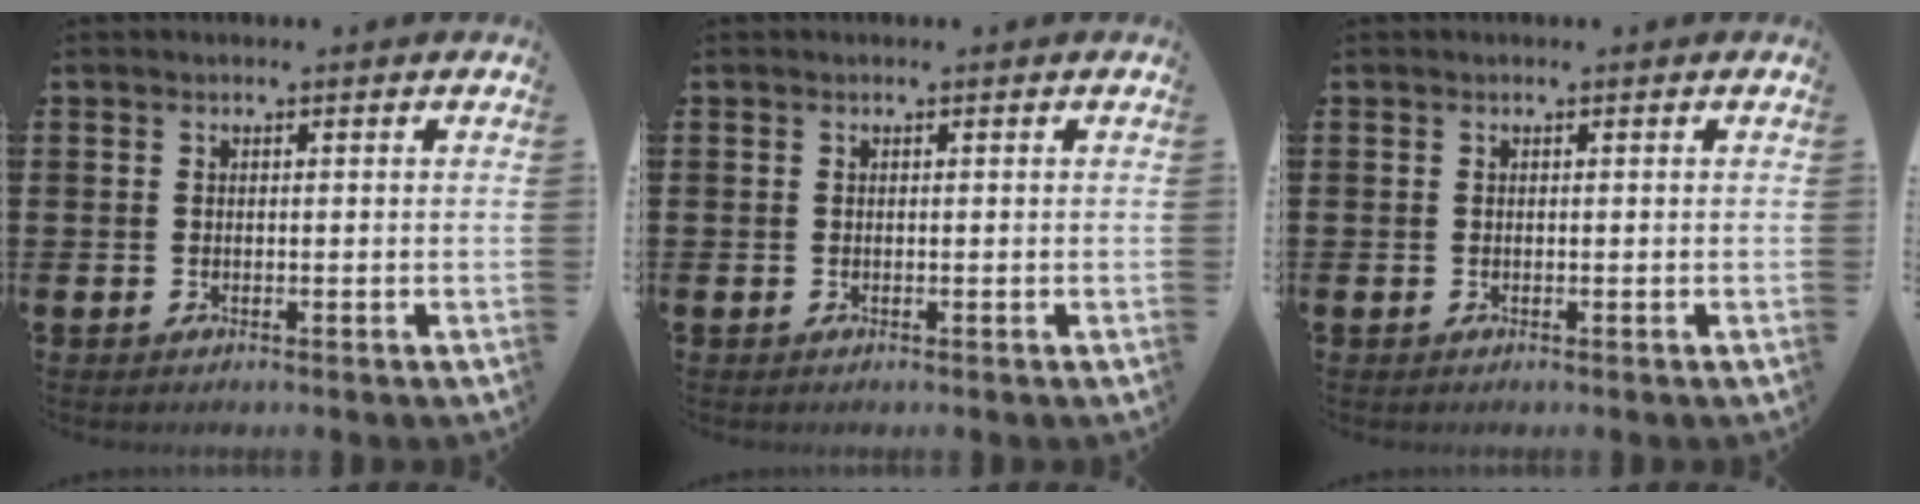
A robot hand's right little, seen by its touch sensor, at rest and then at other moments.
{"total": 0.0}
{"total": 0.0}